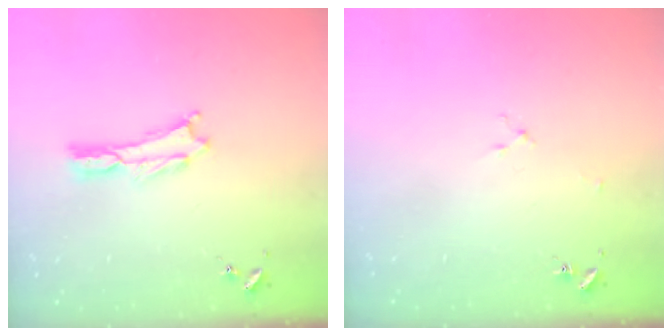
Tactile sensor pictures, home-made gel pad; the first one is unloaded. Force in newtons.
{"total": 1.6, "press": 1.6, "slide": 0.2}